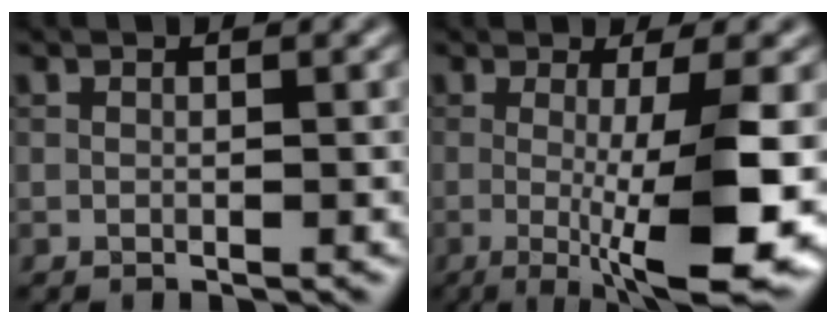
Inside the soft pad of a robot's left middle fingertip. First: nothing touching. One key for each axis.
{"total": 10.8, "fx": -1.7, "fy": 2.4, "fz": 10.4, "tx": -0.146, "ty": -0.021, "tz": -0.022}